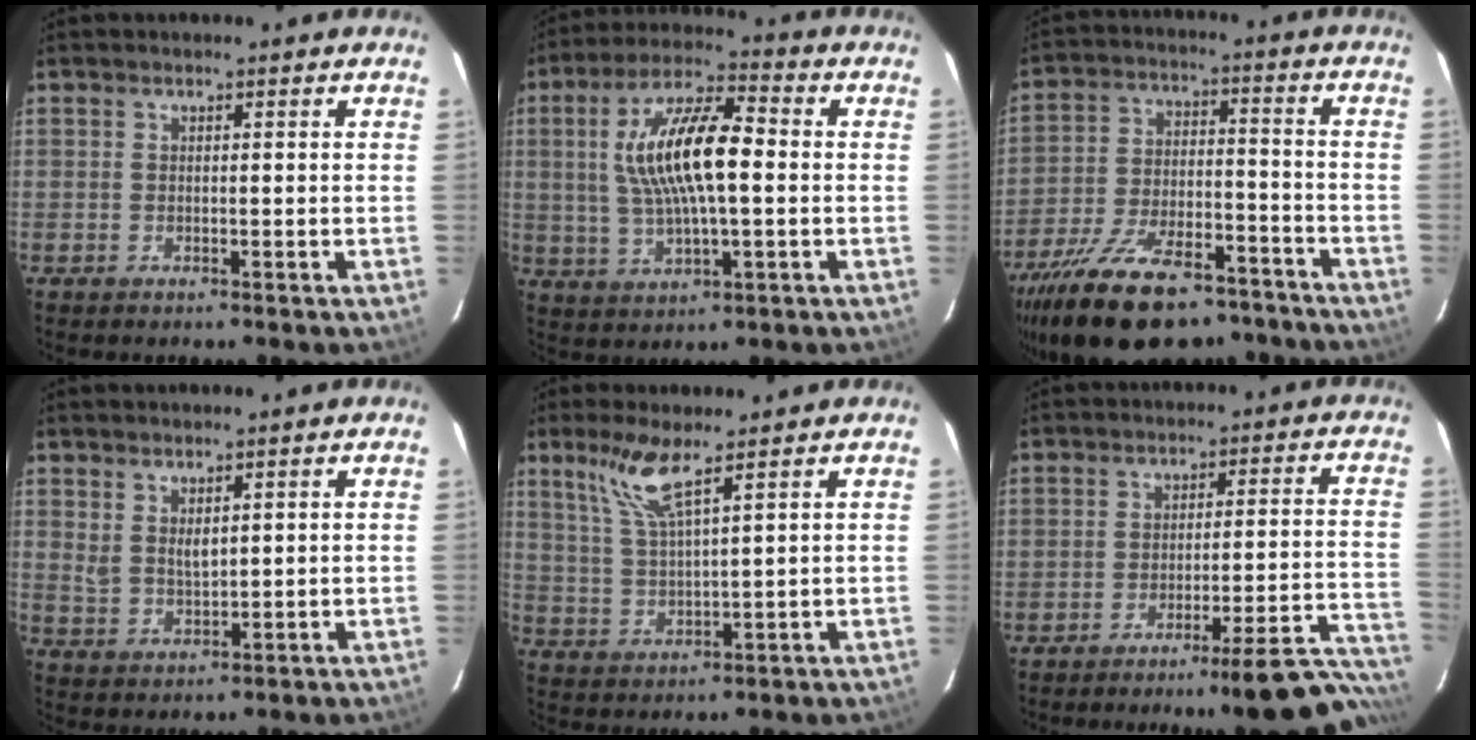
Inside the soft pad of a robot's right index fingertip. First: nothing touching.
{"total": 14.8, "force": [0.9, 4.8, 14.0], "torque": [-0.267, 0.016, 0.018]}
{"total": 23.9, "force": [-18.4, 9.4, 12.1], "torque": [-0.232, -0.017, -0.273]}
{"total": 3.7, "force": [2.2, 1.6, 2.5], "torque": [-0.045, -0.006, 0.044]}
{"total": 7.2, "force": [4.9, 0.6, 5.3], "torque": [-0.113, 0.000, 0.104]}
{"total": 16.0, "force": [-13.9, 0.0, 7.9], "torque": [-0.070, 0.008, -0.186]}